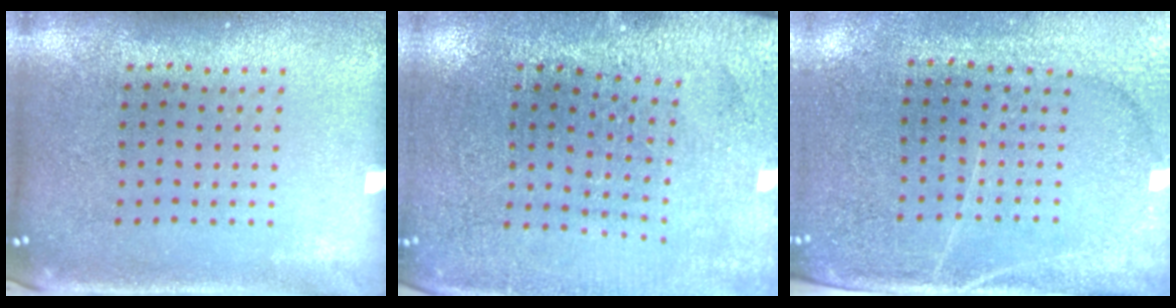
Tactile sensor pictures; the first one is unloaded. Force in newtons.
{"total": 2.8, "press": 2.8, "slide": 0.1}
{"total": 3.0, "press": 2.7, "slide": 1.5}